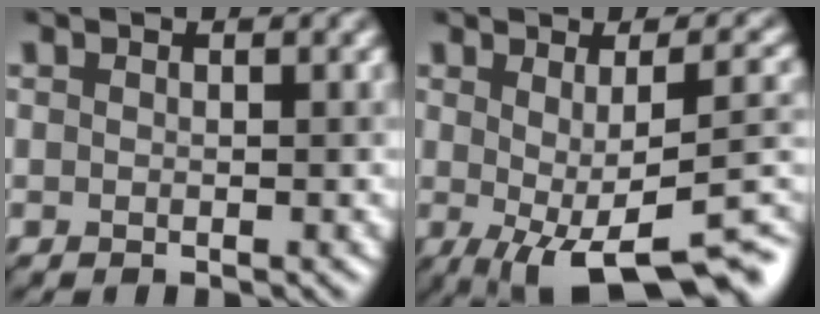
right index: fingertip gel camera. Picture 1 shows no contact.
{"total": 10.3, "force": [-2.4, 3.4, 9.5], "torque": [-0.121, -0.011, -0.021]}